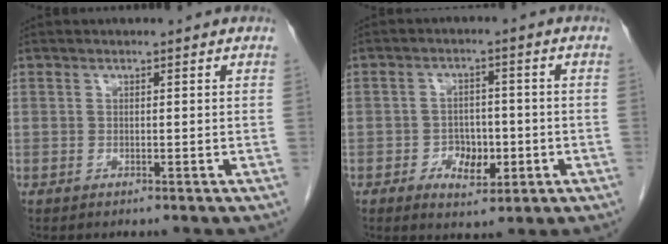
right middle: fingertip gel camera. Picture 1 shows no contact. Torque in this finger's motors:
{"motor_torque": [-0.17, -0.35, -0.03, 0.00]}